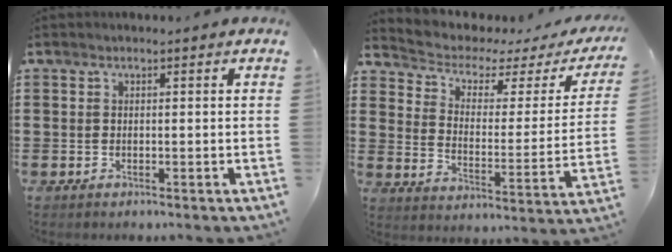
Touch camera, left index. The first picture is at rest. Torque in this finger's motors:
{"motor_torque": [1.51, 0.63, 0.21, -0.01]}